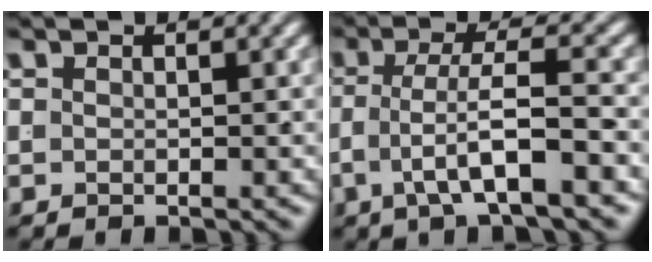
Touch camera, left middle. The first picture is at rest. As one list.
[{"total": 4.5, "force": [-1.7, 0.9, 4.1], "torque": [-0.077, -0.010, -0.022]}]